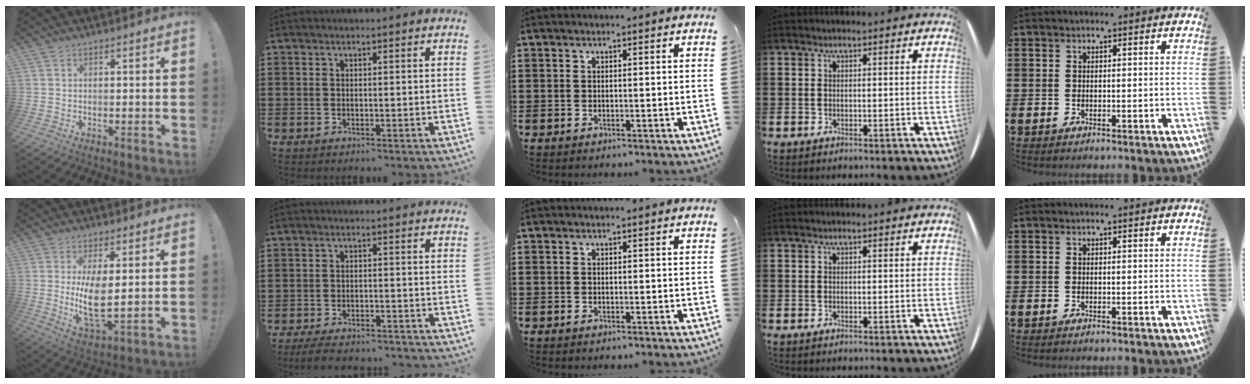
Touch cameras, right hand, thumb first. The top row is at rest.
{"thumb": {"total": 10.4, "force": [1.8, 4.3, 9.2], "torque": [-0.175, -0.029, 0.028]}, "index": {"total": 3.4, "force": [-3.3, 0.4, 0.8], "torque": [-0.020, -0.001, -0.068]}}